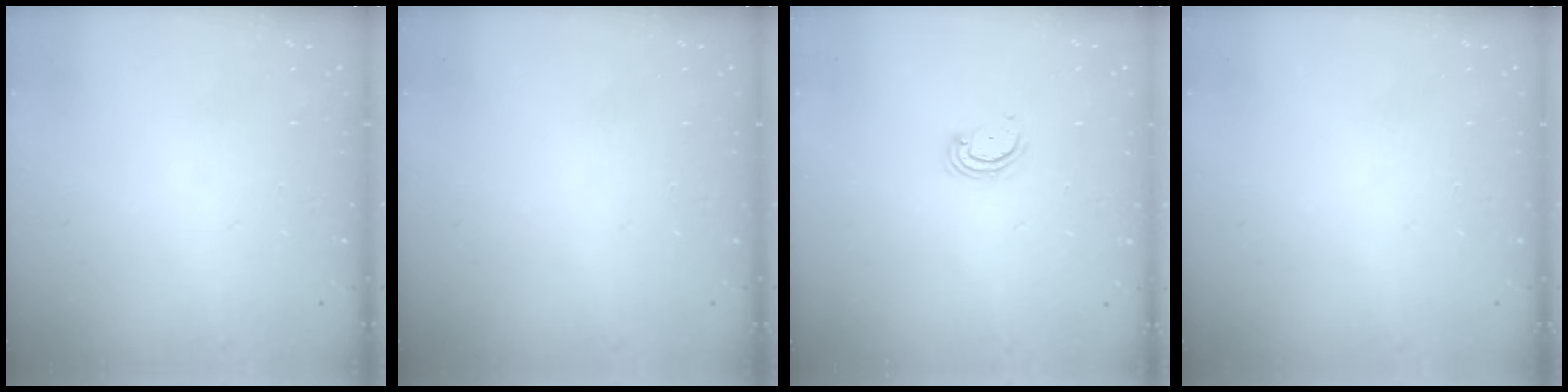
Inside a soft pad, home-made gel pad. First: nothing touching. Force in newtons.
{"total": 0.0}
{"total": 2.9, "press": 2.8, "slide": 0.4}
{"total": 0.0}